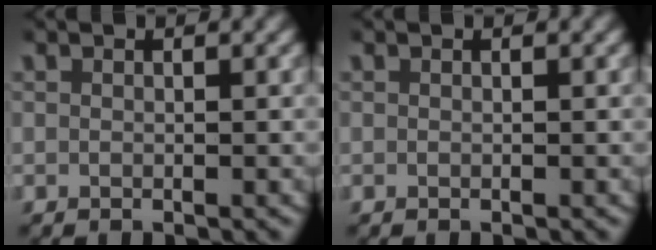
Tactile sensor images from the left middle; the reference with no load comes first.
{"total": 0.0}